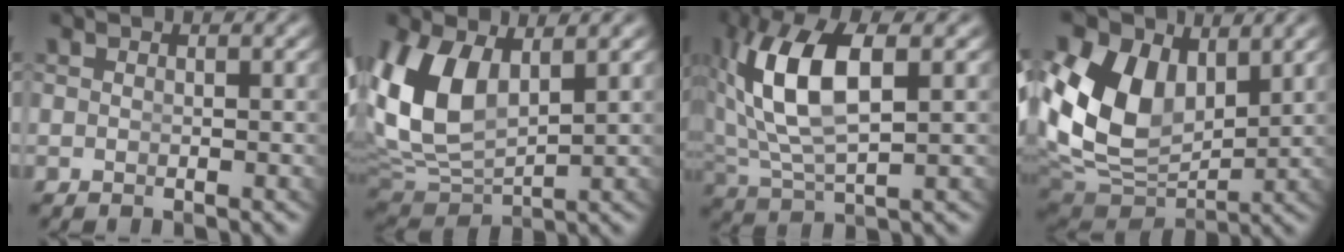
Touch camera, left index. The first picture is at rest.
{"total": 8.5, "force": [1.4, 6.0, 5.8], "torque": [-0.163, -0.021, 0.042]}
{"total": 7.5, "force": [1.6, 3.2, 6.6], "torque": [-0.151, -0.011, 0.043]}
{"total": 12.9, "force": [1.8, 9.8, 8.1], "torque": [-0.169, -0.029, 0.039]}